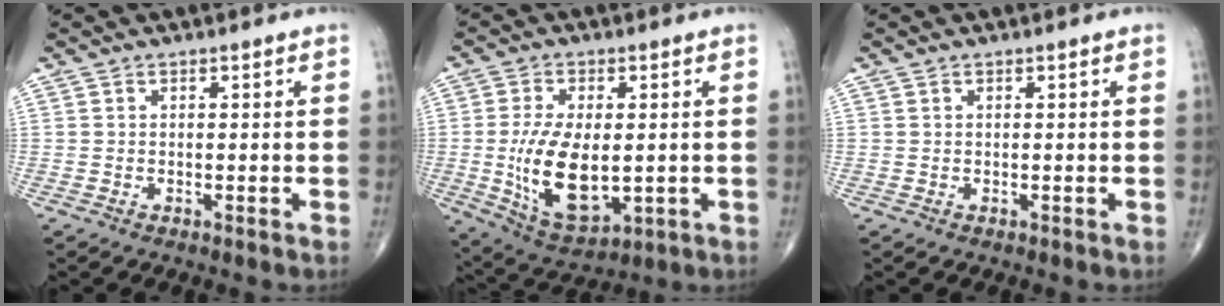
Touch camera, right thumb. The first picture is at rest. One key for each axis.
{"total": 14.2, "fx": -1.0, "fy": 7.4, "fz": 12.1, "tx": -0.216, "ty": -0.016, "tz": -0.002}
{"total": 0.0}